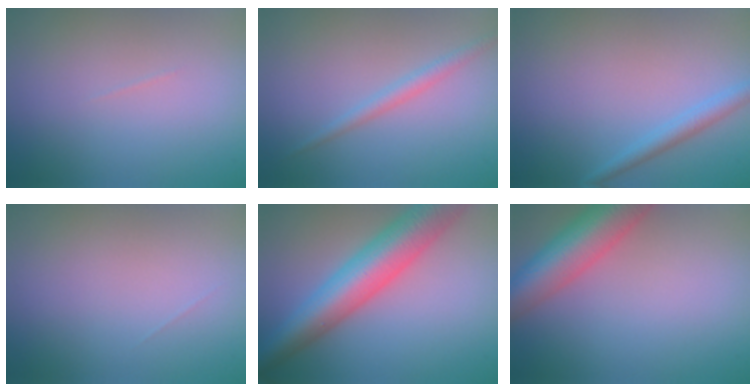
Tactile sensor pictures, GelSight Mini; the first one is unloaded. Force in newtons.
{"total": 1.7, "press": 1.7, "slide": 0.1}
{"total": 1.9, "press": 1.9, "slide": 0.1}
{"total": 0.0}
{"total": 8.8, "press": 8.8, "slide": 0.3}
{"total": 8.0, "press": 8.0, "slide": 0.5}